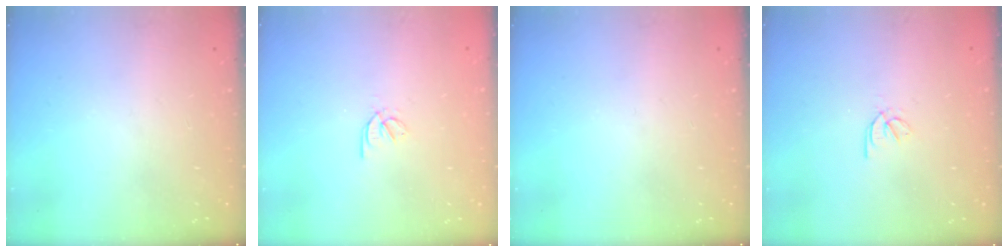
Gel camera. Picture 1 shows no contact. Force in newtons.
{"total": 2.3, "press": 2.2, "slide": 0.5}
{"total": 0.0}
{"total": 2.3, "press": 2.2, "slide": 0.5}